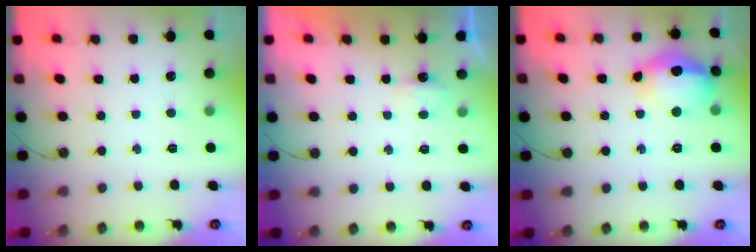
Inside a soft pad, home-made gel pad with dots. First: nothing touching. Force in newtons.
{"total": 3.0, "press": 2.9, "slide": 0.5}
{"total": 15.2, "press": 15.0, "slide": 1.9}